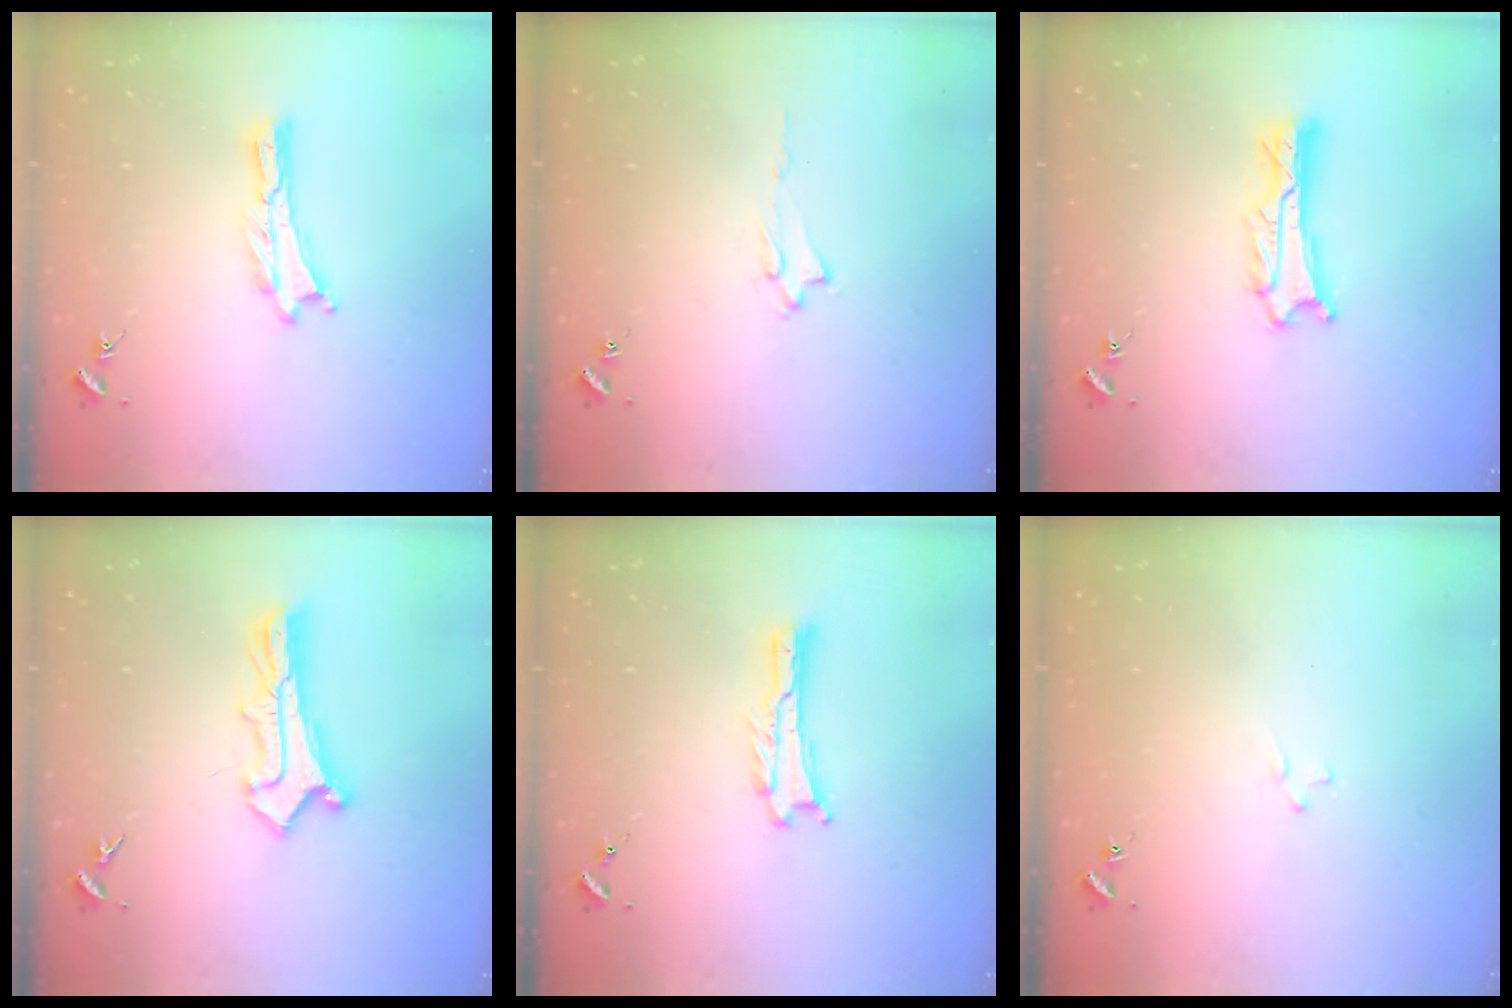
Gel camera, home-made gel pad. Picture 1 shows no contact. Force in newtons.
{"total": 1.6, "press": 1.6, "slide": 0.2}
{"total": 1.8, "press": 1.8, "slide": 0.2}
{"total": 2.9, "press": 2.9, "slide": 0.3}
{"total": 0.0}
{"total": 1.2, "press": 1.2, "slide": 0.2}